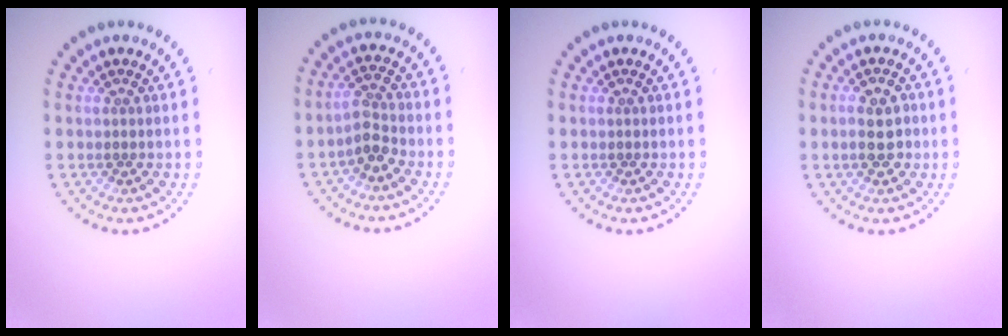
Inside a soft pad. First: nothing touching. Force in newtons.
{"total": 2.4, "press": 2.1, "slide": 1.0}
{"total": 0.0}
{"total": 3.0, "press": 3.0, "slide": 0.2}